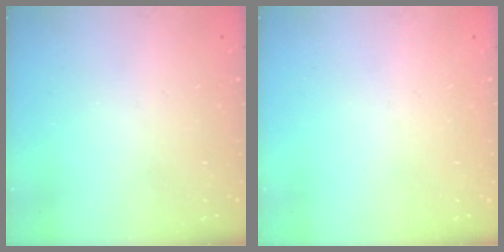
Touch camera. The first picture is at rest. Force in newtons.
{"total": 0.0}